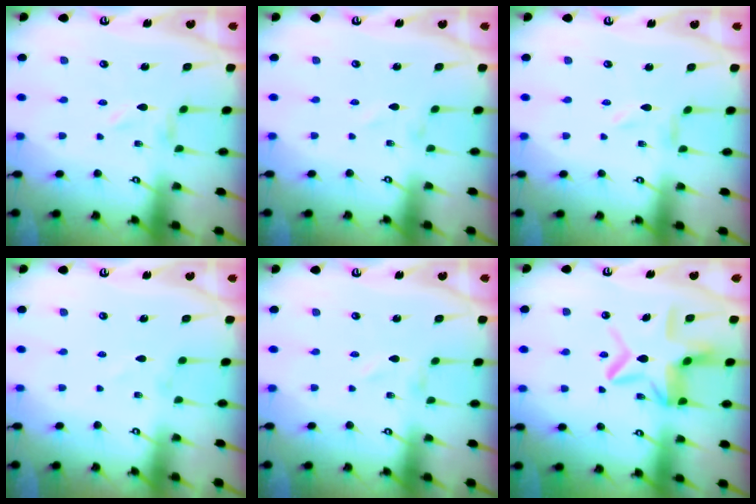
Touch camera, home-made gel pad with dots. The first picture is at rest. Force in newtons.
{"total": 1.4, "press": 1.4, "slide": 0.1}
{"total": 0.0}
{"total": 0.0}
{"total": 1.0, "press": 1.0, "slide": 0.0}
{"total": 12.4, "press": 12.3, "slide": 1.5}